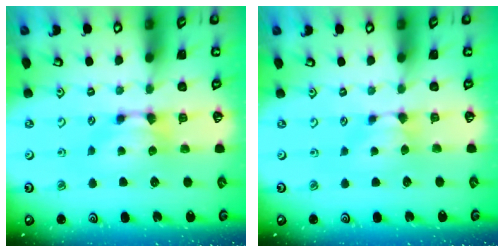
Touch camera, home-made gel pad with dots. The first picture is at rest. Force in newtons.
{"total": 1.1, "press": 0.7, "slide": 0.8}